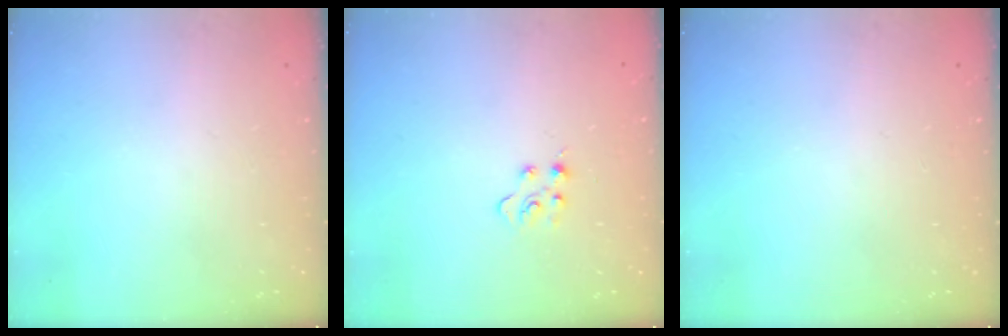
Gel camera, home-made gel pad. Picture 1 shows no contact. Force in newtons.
{"total": 2.9, "press": 2.9, "slide": 0.3}
{"total": 0.0}